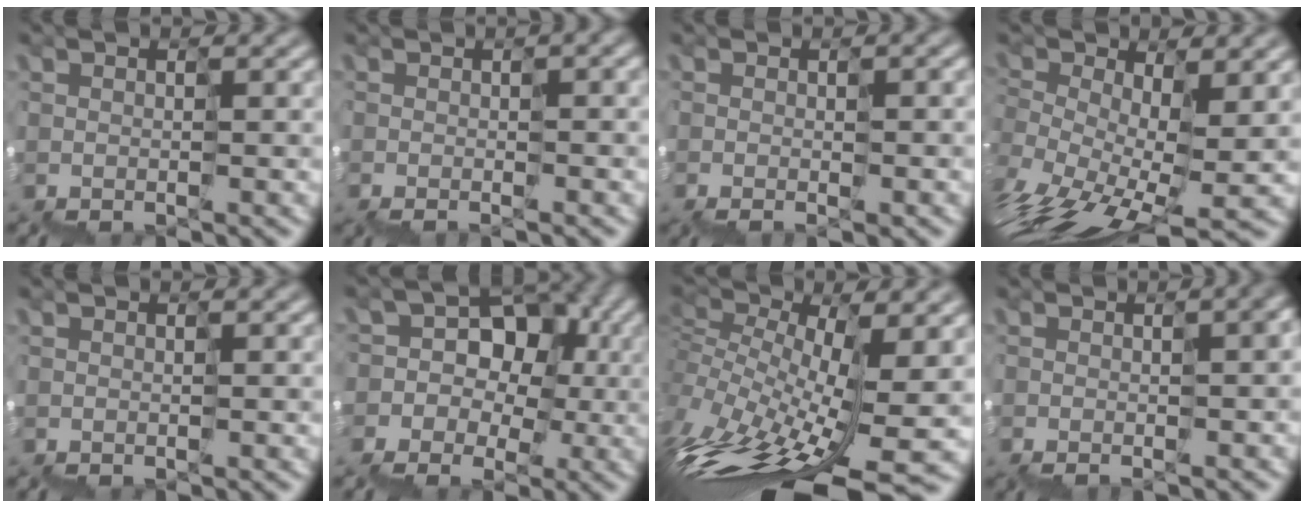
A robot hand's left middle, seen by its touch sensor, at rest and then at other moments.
{"total": 1.3, "force": [0.1, 0.4, 1.3], "torque": [0.011, 0.015, 0.002]}
{"total": 0.8, "force": [-0.4, 0.1, 0.7], "torque": [-0.007, 0.000, -0.002]}
{"total": 6.4, "force": [-3.0, 3.0, 4.8], "torque": [-0.125, -0.017, -0.059]}
{"total": 0.0}
{"total": 7.6, "force": [-1.3, 7.2, 1.9], "torque": [-0.020, 0.036, -0.060]}
{"total": 10.5, "force": [-4.3, 4.3, 8.6], "torque": [-0.209, -0.006, -0.072]}
{"total": 3.8, "force": [-0.2, 1.7, 3.4], "torque": [-0.009, 0.017, 0.007]}